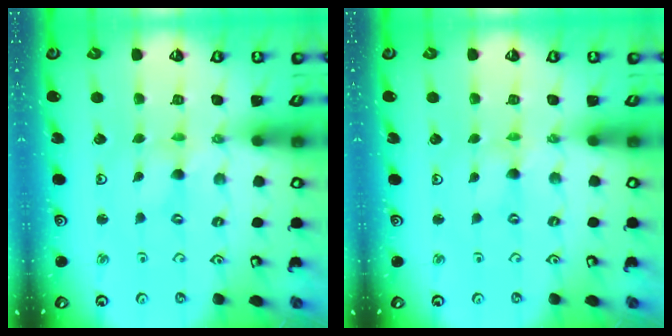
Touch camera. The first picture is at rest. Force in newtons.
{"total": 0.0}